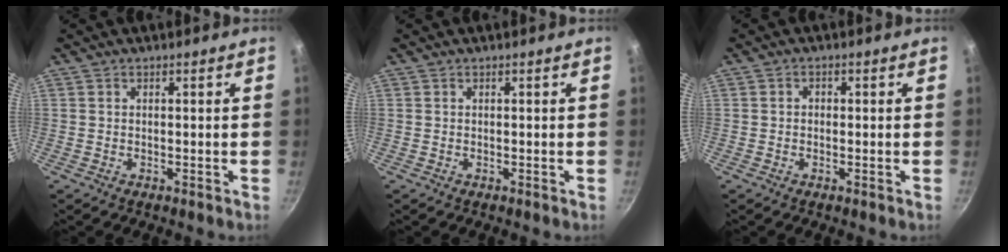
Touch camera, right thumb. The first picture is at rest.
{"total": 0.0}
{"total": 1.1, "force": [-0.2, 1.0, 0.5], "torque": [-0.007, 0.005, -0.006]}